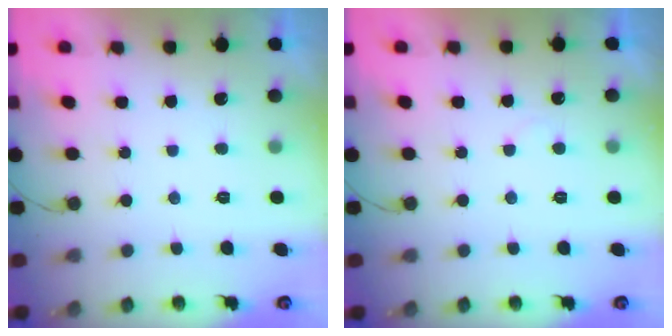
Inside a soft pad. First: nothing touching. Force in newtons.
{"total": 3.8, "press": 3.8, "slide": 0.3}